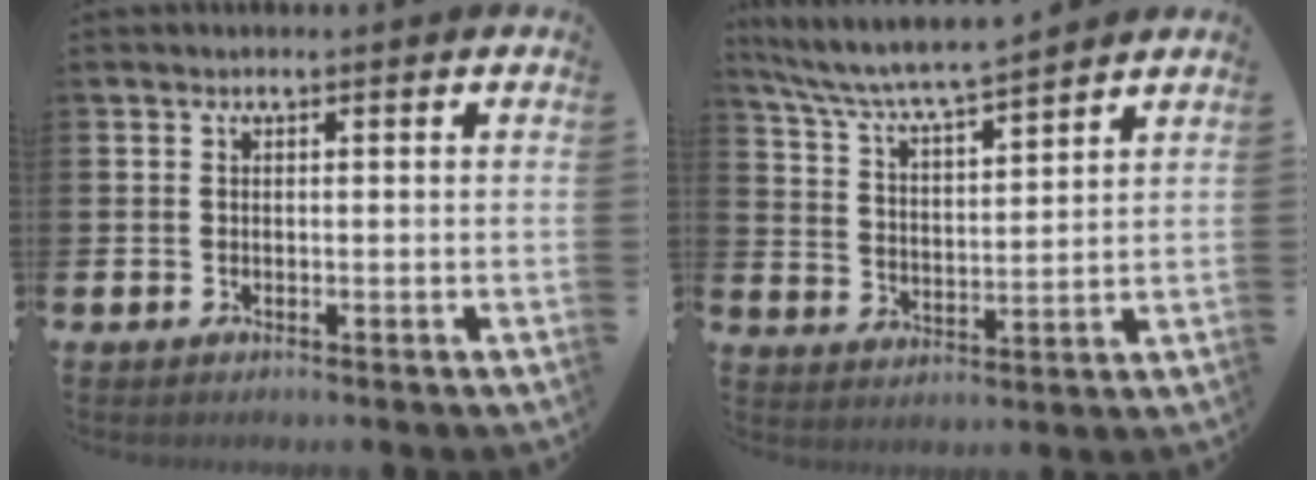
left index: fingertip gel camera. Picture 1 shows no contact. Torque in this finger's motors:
{"motor_torque": [0.47, -0.40, 0.18, 0.21]}